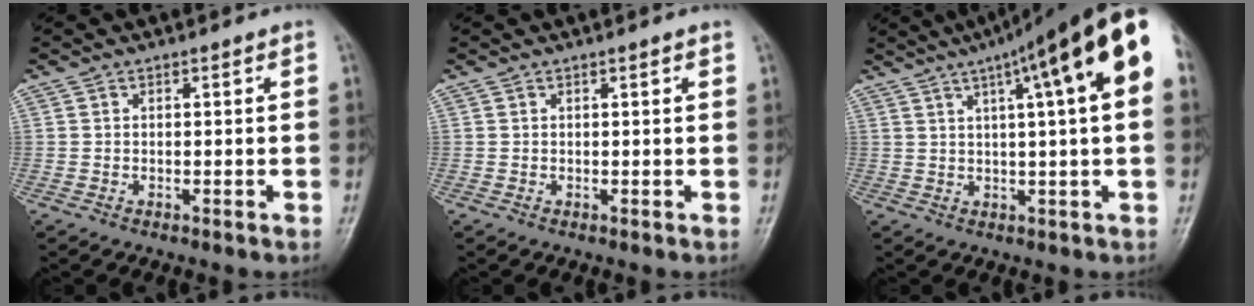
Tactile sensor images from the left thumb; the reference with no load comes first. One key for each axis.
{"total": 0.7, "fx": 0.4, "fy": 0.0, "fz": 0.6, "tx": -0.008, "ty": 0.001, "tz": 0.004}
{"total": 19.3, "fx": 7.3, "fy": 3.0, "fz": 17.6, "tx": -0.258, "ty": 0.026, "tz": 0.097}